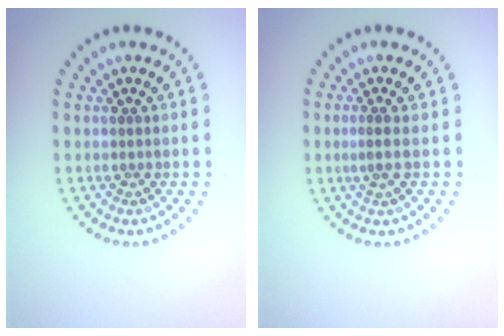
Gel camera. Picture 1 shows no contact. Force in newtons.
{"total": 1.1, "press": 0.8, "slide": 0.7}